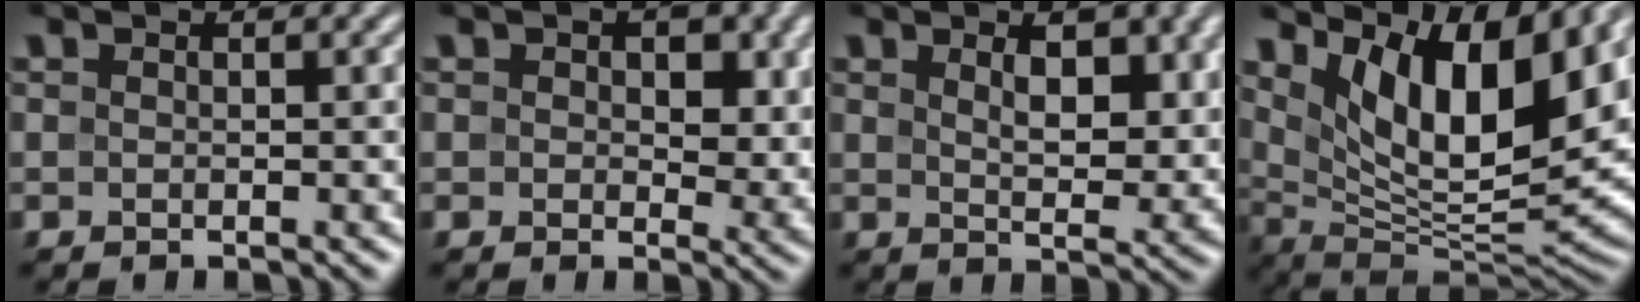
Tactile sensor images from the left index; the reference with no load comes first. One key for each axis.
{"total": 4.3, "fx": 1.1, "fy": 2.8, "fz": 3.1, "tx": -0.035, "ty": -0.008, "tz": 0.013}
{"total": 5.0, "fx": 2.0, "fy": 2.1, "fz": 4.0, "tx": -0.061, "ty": -0.006, "tz": 0.033}
{"total": 12.0, "fx": 6.1, "fy": 4.6, "fz": 9.3, "tx": -0.152, "ty": -0.003, "tz": 0.109}